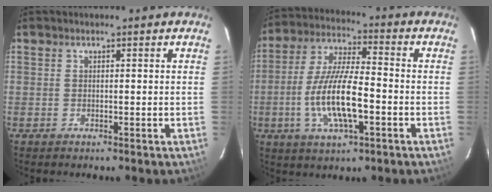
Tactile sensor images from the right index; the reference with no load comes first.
{"total": 13.7, "force": [-3.7, 3.9, 12.6], "torque": [-0.258, -0.003, -0.069]}